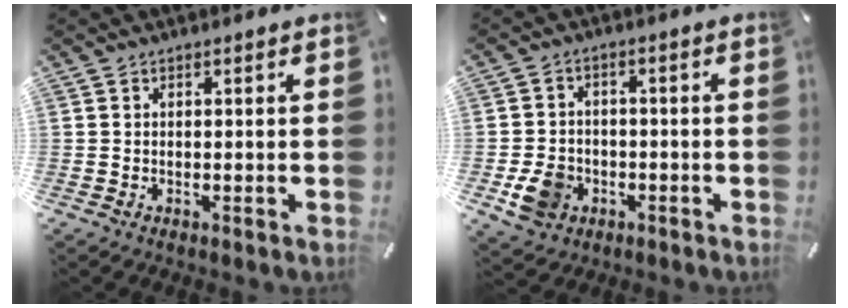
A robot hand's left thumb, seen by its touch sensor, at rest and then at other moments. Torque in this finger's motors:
{"motor_torque": [0.53, 1.96, 0.71, 0.59, 0.12]}